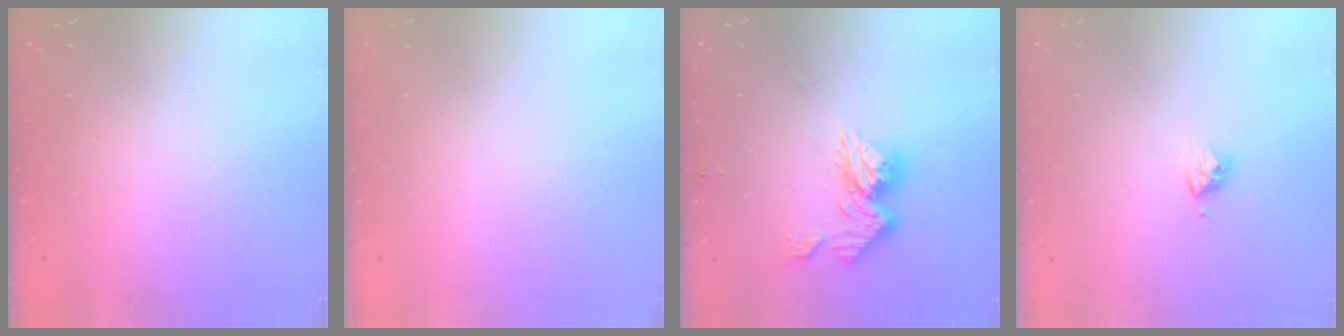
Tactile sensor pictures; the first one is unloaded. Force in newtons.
{"total": 0.0}
{"total": 13.3, "press": 13.2, "slide": 1.2}
{"total": 3.6, "press": 3.6, "slide": 0.5}